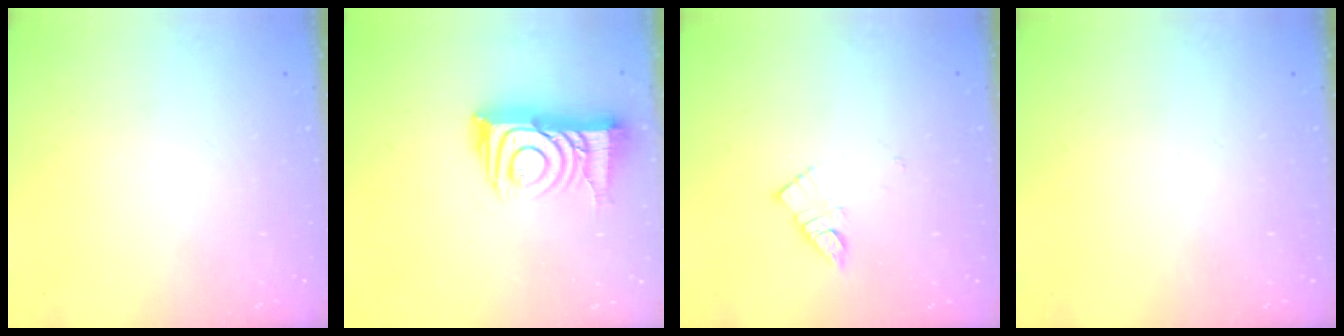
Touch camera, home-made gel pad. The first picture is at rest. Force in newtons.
{"total": 14.1, "press": 14.1, "slide": 1.1}
{"total": 7.1, "press": 7.1, "slide": 0.2}
{"total": 0.0}